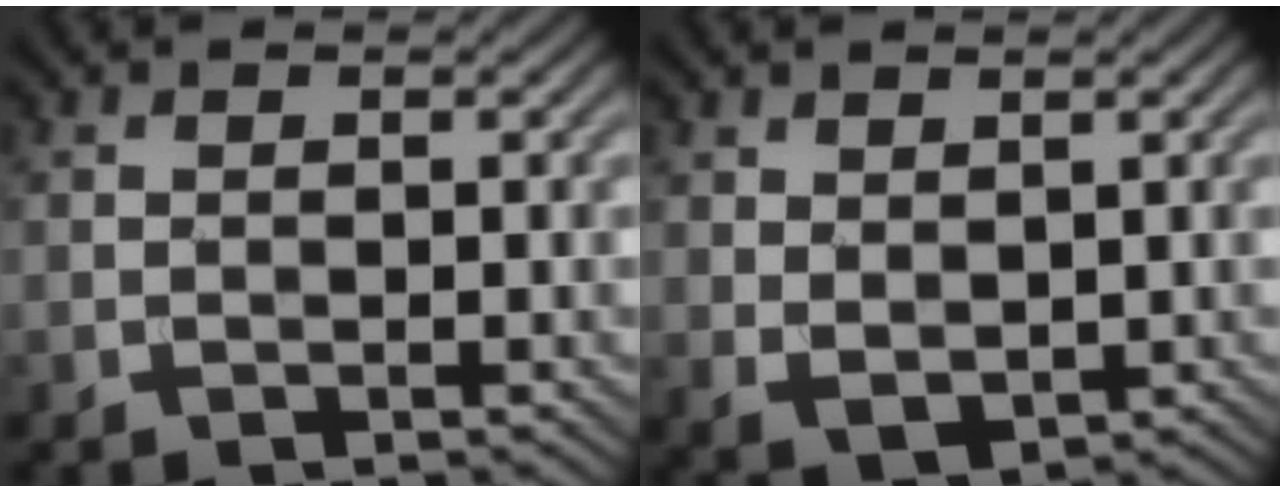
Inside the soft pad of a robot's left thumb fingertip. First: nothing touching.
{"total": 2.7, "force": [1.2, 1.7, 1.8], "torque": [-0.042, -0.009, 0.029]}